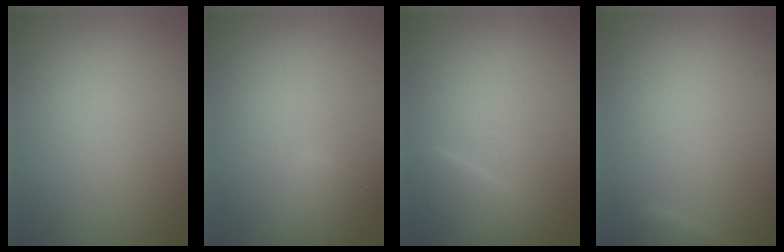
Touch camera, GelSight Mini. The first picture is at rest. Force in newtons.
{"total": 1.6, "press": 1.6, "slide": 0.1}
{"total": 2.4, "press": 2.4, "slide": 0.2}
{"total": 1.2, "press": 1.2, "slide": 0.1}